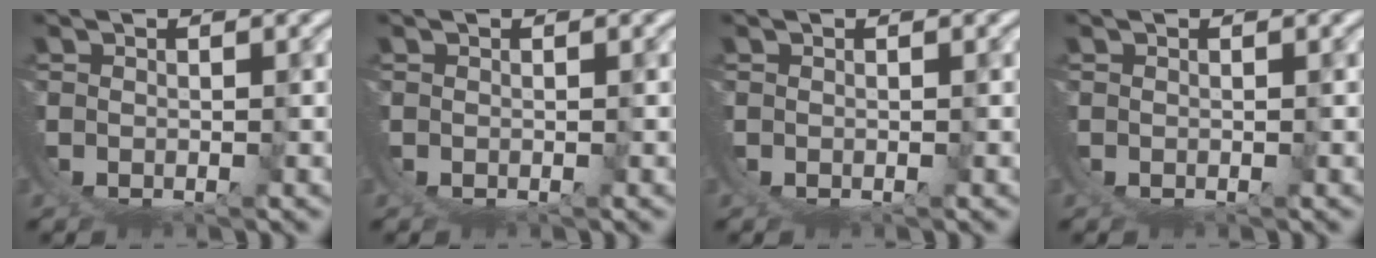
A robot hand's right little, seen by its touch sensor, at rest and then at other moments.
{"total": 0.0}
{"total": 0.0}
{"total": 0.0}